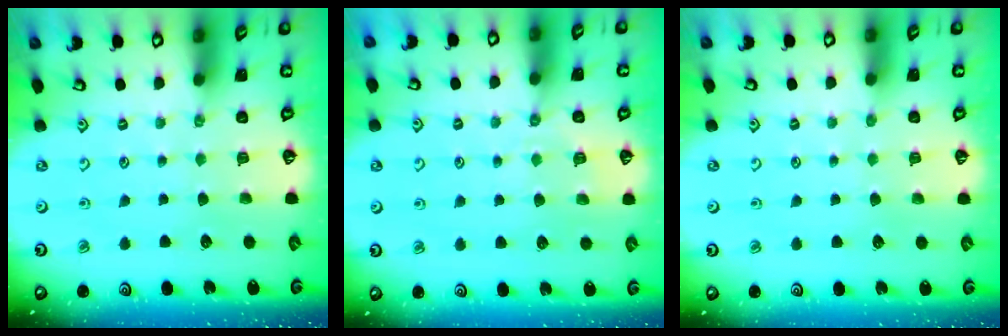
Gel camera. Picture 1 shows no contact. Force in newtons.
{"total": 3.0, "press": 2.9, "slide": 0.7}
{"total": 0.8, "press": 0.8, "slide": 0.1}